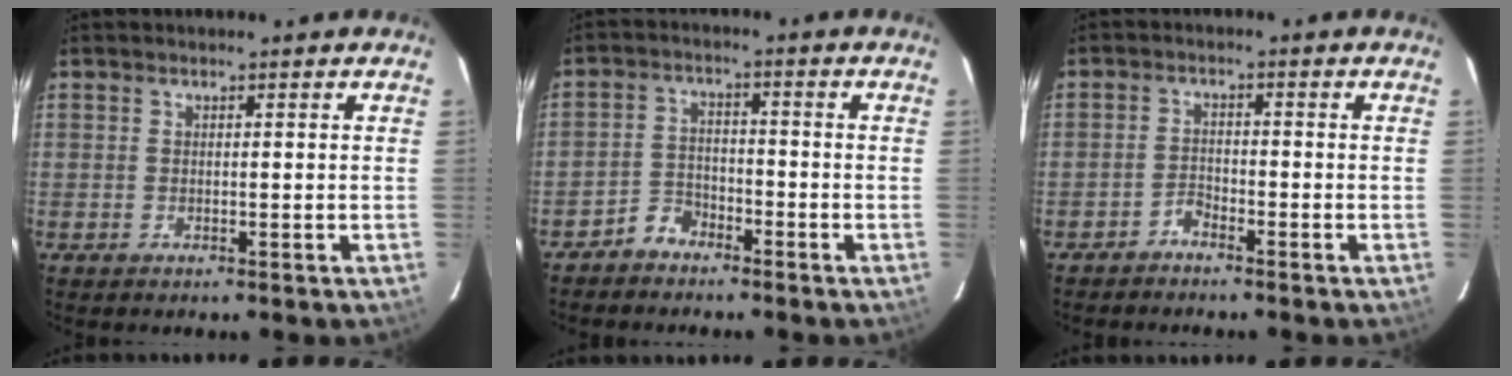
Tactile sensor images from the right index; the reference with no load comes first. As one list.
[{"total": 4.2, "force": [-3.6, 2.2, 0.6], "torque": [-0.019, 0.013, -0.066]}, {"total": 2.1, "force": [-1.9, 0.6, 0.4], "torque": [-0.012, 0.004, -0.037]}]